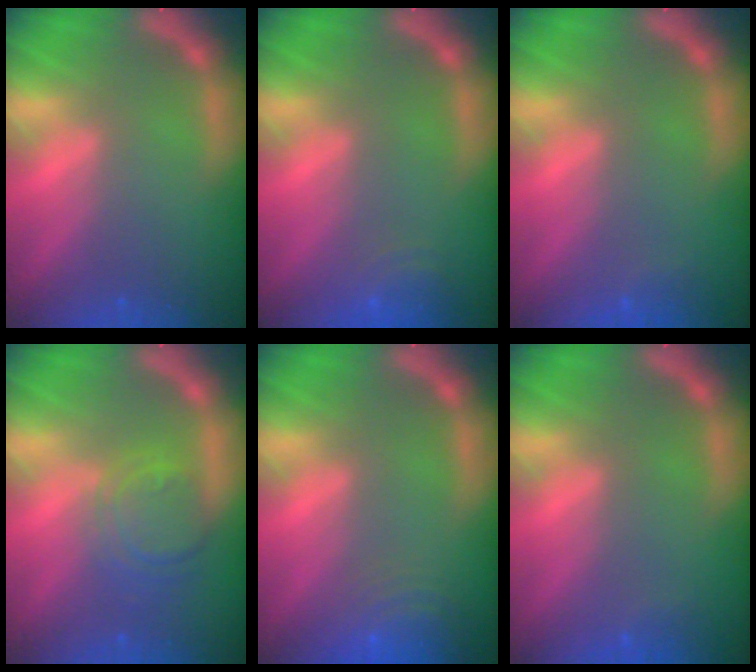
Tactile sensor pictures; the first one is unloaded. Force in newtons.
{"total": 3.5}
{"total": 0.9}
{"total": 5.0}
{"total": 7.0}
{"total": 0.9}